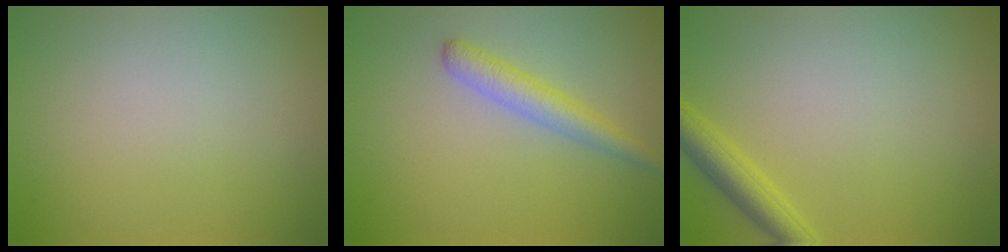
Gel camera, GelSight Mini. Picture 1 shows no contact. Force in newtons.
{"total": 2.7, "press": 2.7, "slide": 0.0}
{"total": 2.4, "press": 2.4, "slide": 0.2}